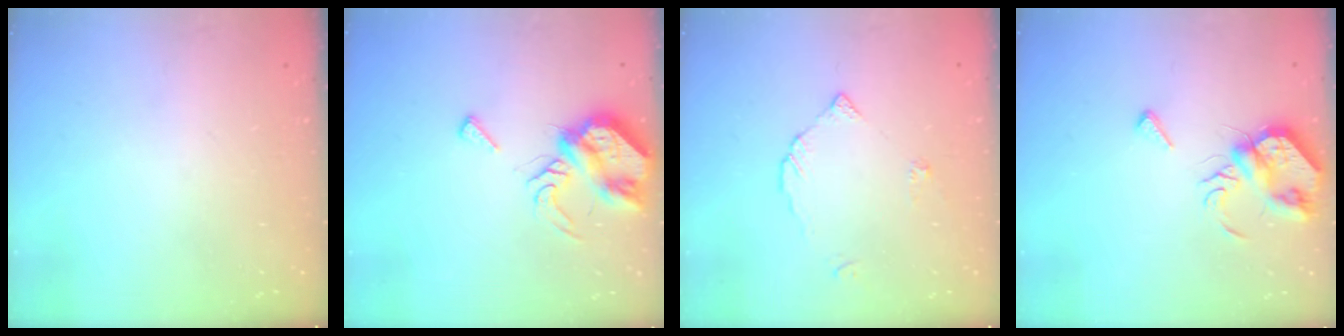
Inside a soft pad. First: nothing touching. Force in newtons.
{"total": 8.8, "press": 8.8, "slide": 1.0}
{"total": 2.9, "press": 2.9, "slide": 0.1}
{"total": 8.4, "press": 8.3, "slide": 0.8}